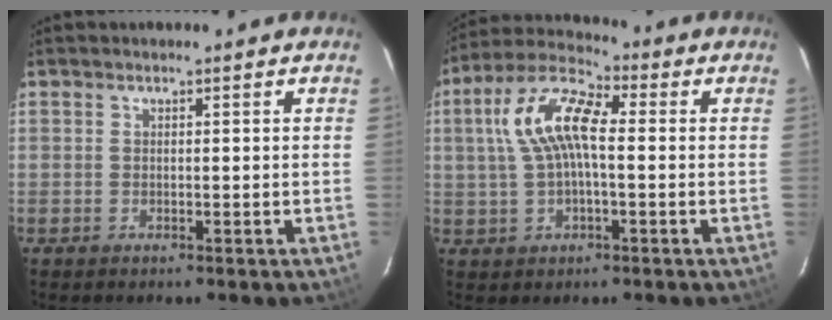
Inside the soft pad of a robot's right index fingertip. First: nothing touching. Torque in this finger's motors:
{"motor_torque": [1.24, 0.43, 0.69, 0.21]}